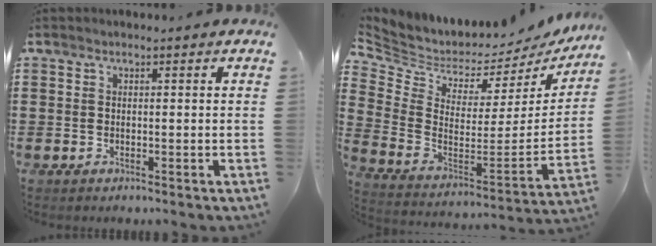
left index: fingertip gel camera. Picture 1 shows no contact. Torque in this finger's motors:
{"motor_torque": [-0.75, 0.79, 0.02, -0.01]}